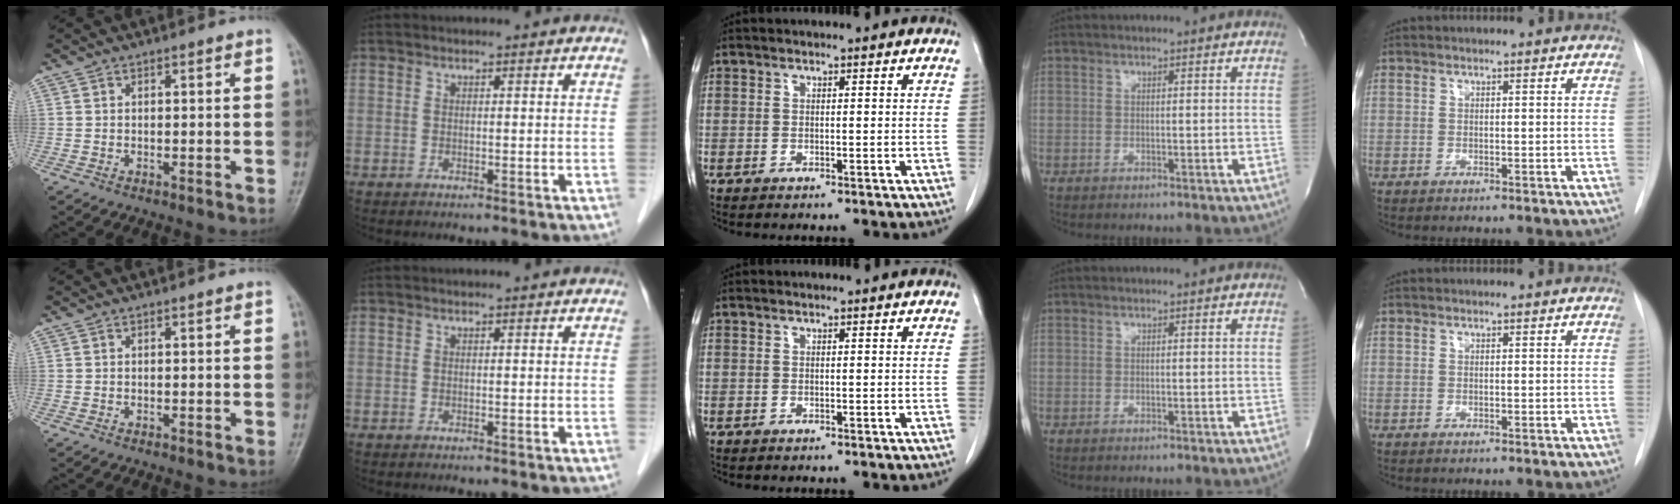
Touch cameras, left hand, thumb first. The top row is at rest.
{}